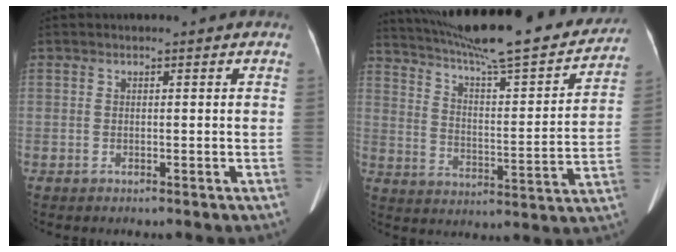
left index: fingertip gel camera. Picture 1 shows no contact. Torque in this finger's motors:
{"motor_torque": [0.83, -1.31, 0.25, 0.12]}